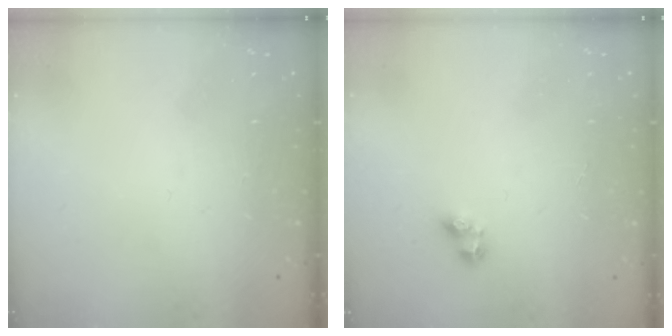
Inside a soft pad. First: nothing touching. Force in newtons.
{"total": 3.3, "press": 3.1, "slide": 1.2}